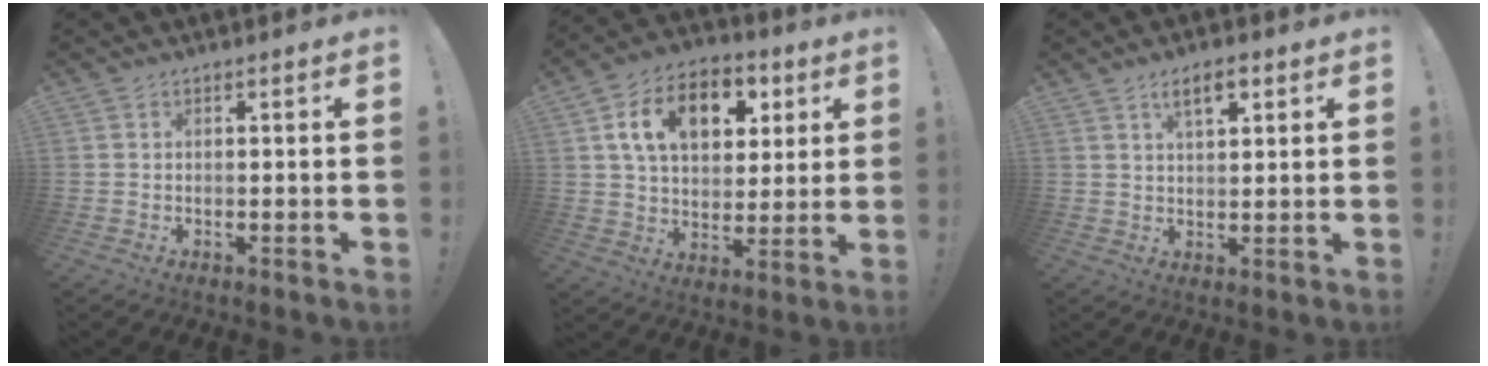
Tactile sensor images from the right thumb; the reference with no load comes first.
{"total": 15.8, "force": [6.0, 10.7, 10.0], "torque": [-0.151, -0.014, 0.107]}
{"total": 5.5, "force": [2.8, 2.2, 4.2], "torque": [-0.068, -0.003, 0.045]}